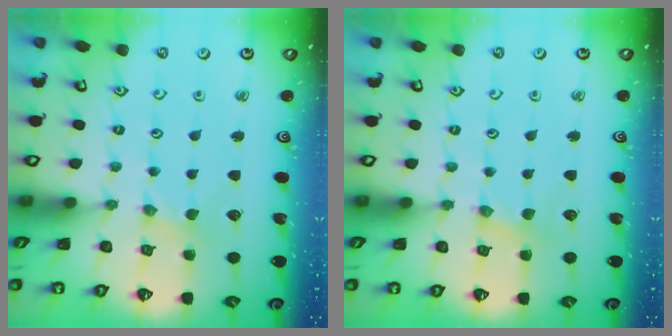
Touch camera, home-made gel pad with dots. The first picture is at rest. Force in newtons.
{"total": 2.0, "press": 2.0, "slide": 0.3}